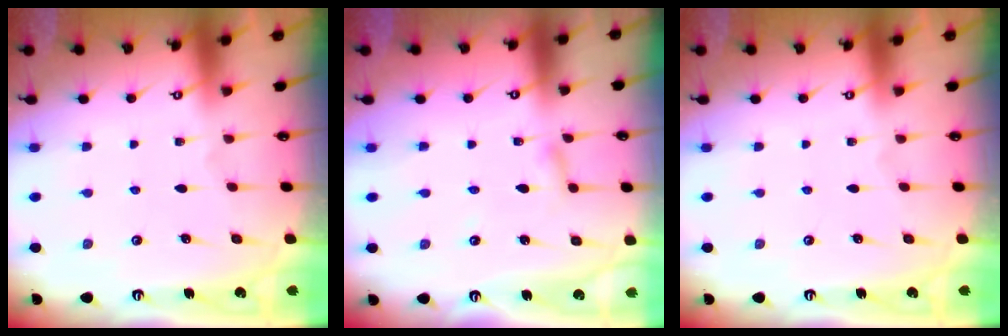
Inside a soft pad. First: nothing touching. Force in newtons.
{"total": 2.4, "press": 2.4, "slide": 0.2}
{"total": 0.0}